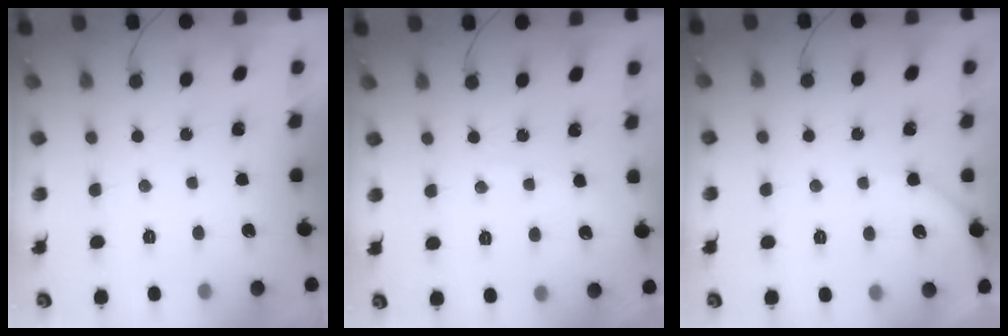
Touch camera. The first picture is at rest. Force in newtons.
{"total": 2.9, "press": 2.9, "slide": 0.4}
{"total": 3.6, "press": 3.5, "slide": 0.6}